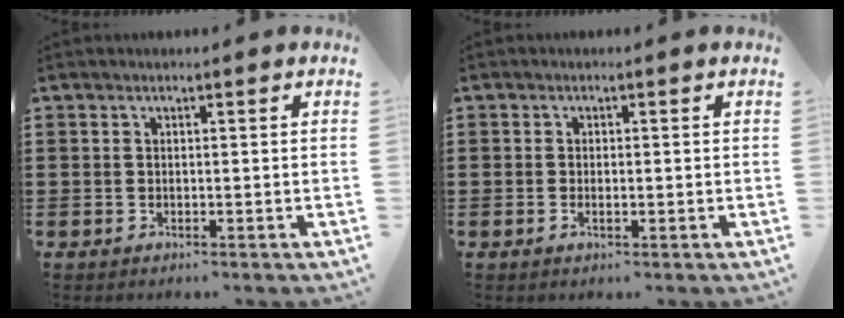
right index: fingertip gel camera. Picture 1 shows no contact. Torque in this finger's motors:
{"motor_torque": [-0.55, 0.77, -0.08, -0.01]}